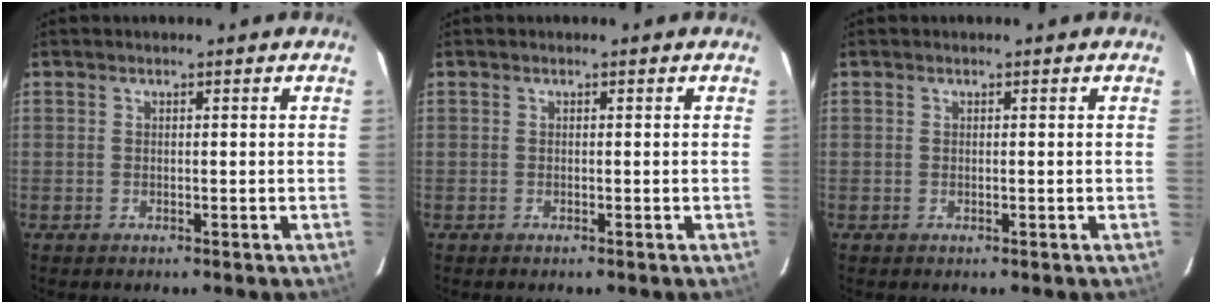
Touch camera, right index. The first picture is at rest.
{"total": 0.0}
{"total": 0.0}